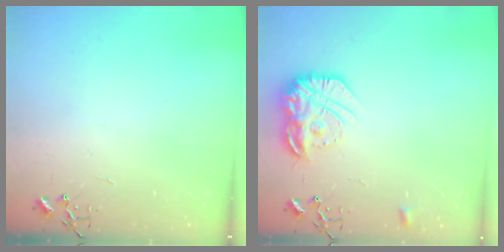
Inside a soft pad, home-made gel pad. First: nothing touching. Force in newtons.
{"total": 18.3, "press": 18.2, "slide": 1.3}